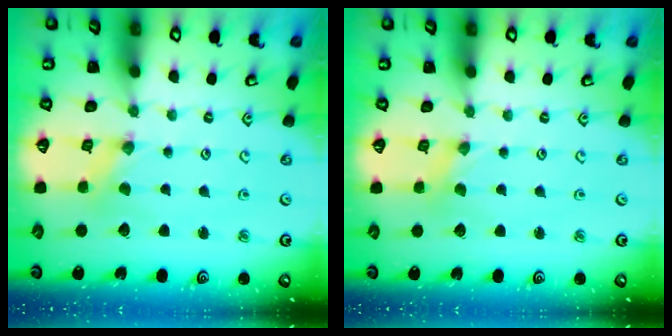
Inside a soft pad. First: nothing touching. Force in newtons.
{"total": 0.0}